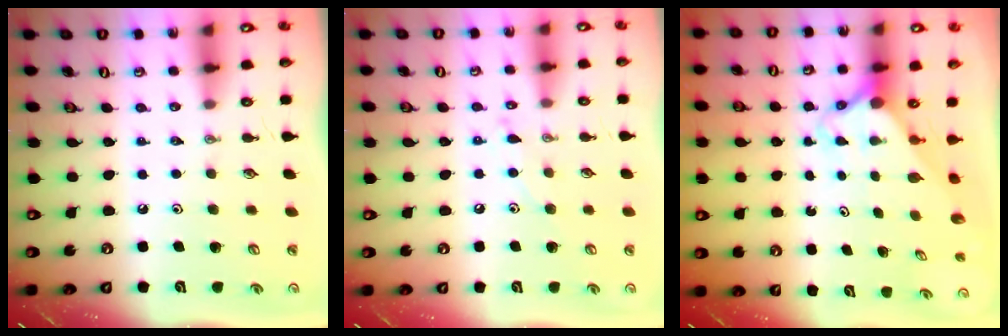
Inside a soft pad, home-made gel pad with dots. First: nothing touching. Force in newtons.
{"total": 6.9, "press": 6.9, "slide": 0.5}
{"total": 2.7, "press": 2.7, "slide": 0.2}